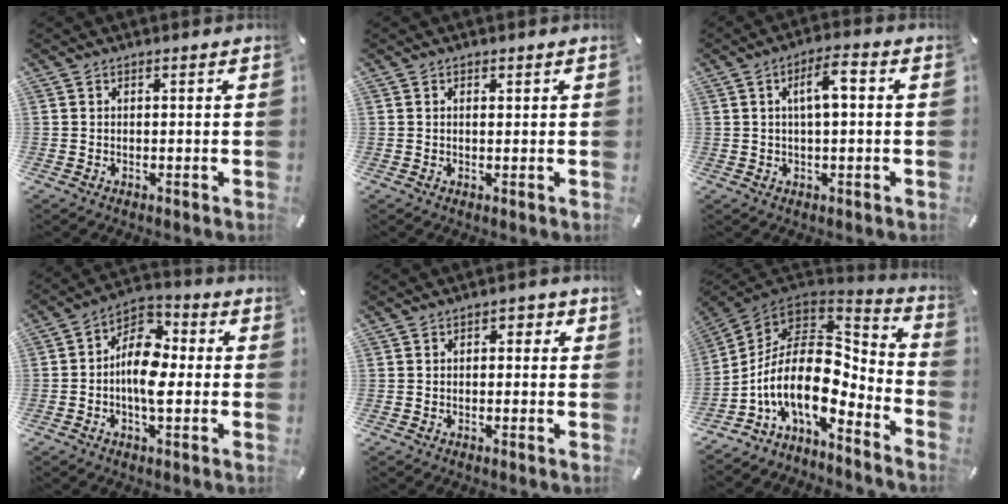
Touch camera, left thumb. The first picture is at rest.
{"total": 0.6, "force": [0.2, 0.4, 0.4], "torque": [0.000, -0.001, 0.002]}
{"total": 6.8, "force": [1.1, 2.4, 6.2], "torque": [-0.103, 0.007, 0.013]}
{"total": 10.8, "force": [-2.0, 6.3, 8.5], "torque": [-0.163, 0.004, -0.036]}
{"total": 1.9, "force": [-0.6, 1.3, 1.2], "torque": [-0.015, 0.008, -0.016]}
{"total": 18.3, "force": [-4.0, 9.8, 15.0], "torque": [-0.308, -0.022, -0.073]}